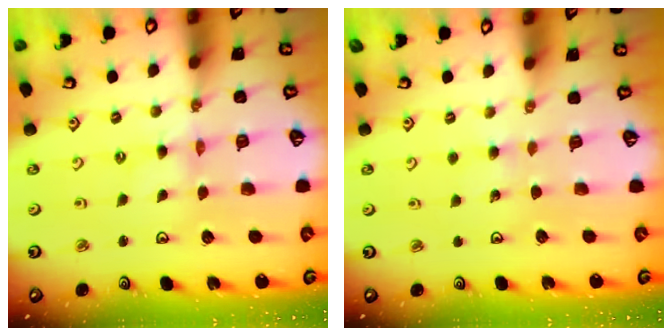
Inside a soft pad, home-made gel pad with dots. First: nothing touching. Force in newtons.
{"total": 3.2, "press": 3.2, "slide": 0.4}